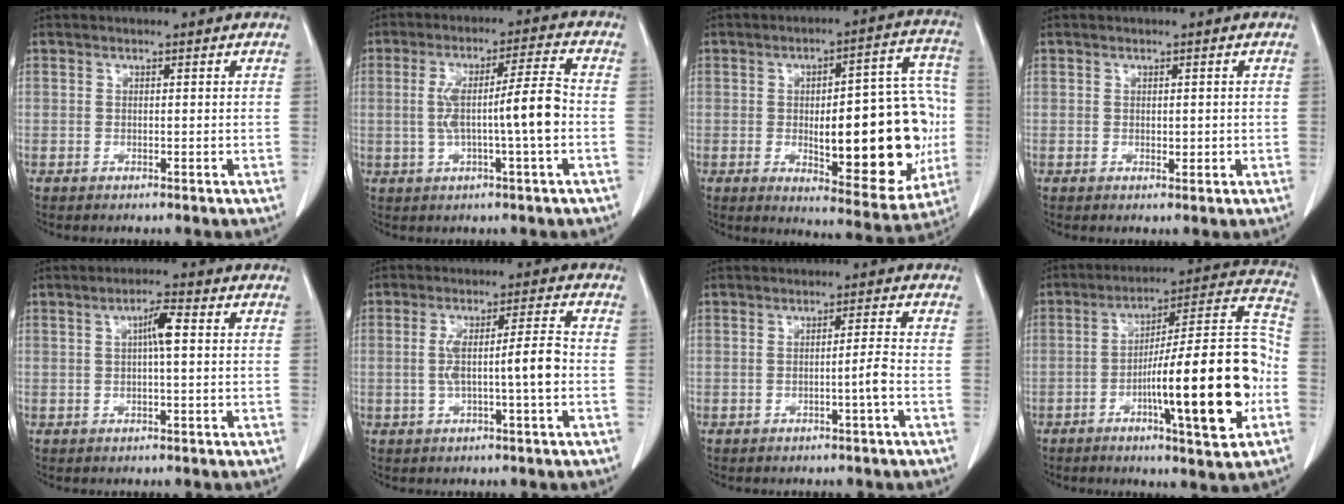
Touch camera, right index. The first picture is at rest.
{"total": 9.7, "force": [-1.1, 0.0, 9.6], "torque": [-0.171, 0.018, -0.019]}
{"total": 22.3, "force": [-2.7, 7.1, 21.0], "torque": [-0.231, 0.023, -0.015]}
{"total": 1.2, "force": [0.0, 0.7, 1.0], "torque": [-0.012, -0.001, 0.002]}
{"total": 3.6, "force": [0.6, 0.3, 3.6], "torque": [-0.063, 0.008, 0.009]}
{"total": 7.1, "force": [-1.0, 0.1, 7.0], "torque": [-0.129, 0.016, -0.013]}
{"total": 2.6, "force": [-1.0, -0.7, 2.3], "torque": [-0.037, 0.000, -0.018]}
{"total": 21.1, "force": [-5.8, 1.8, 20.3], "torque": [-0.277, 0.016, -0.084]}